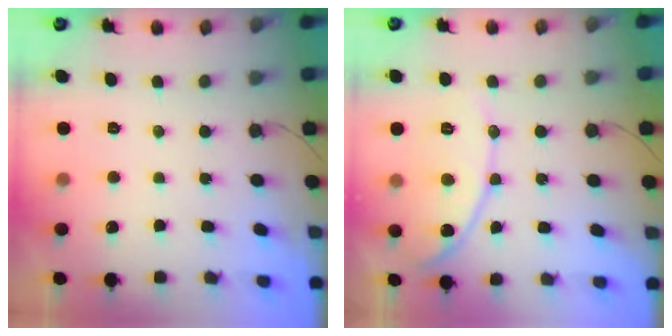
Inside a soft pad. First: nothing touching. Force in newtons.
{"total": 11.0, "press": 11.0, "slide": 0.4}